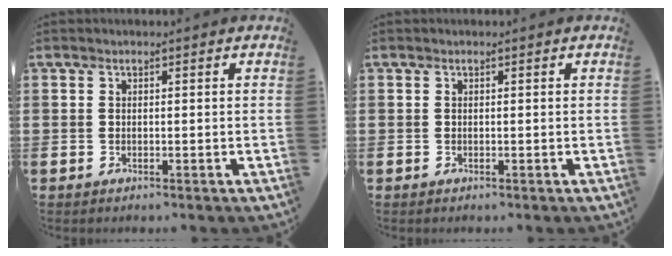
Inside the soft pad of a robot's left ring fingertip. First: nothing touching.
{"total": 0.0}